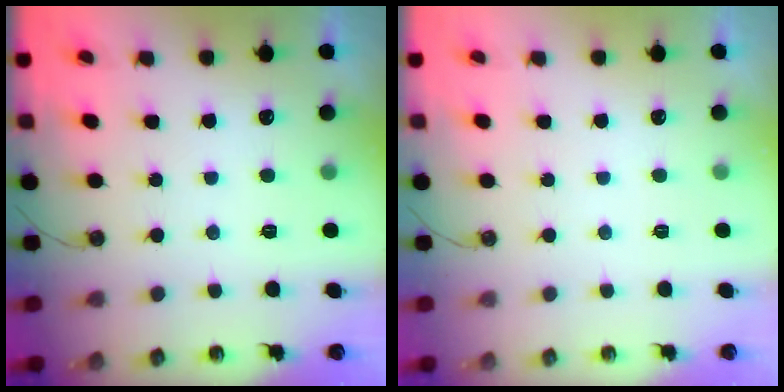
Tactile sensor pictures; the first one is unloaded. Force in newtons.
{"total": 0.0}